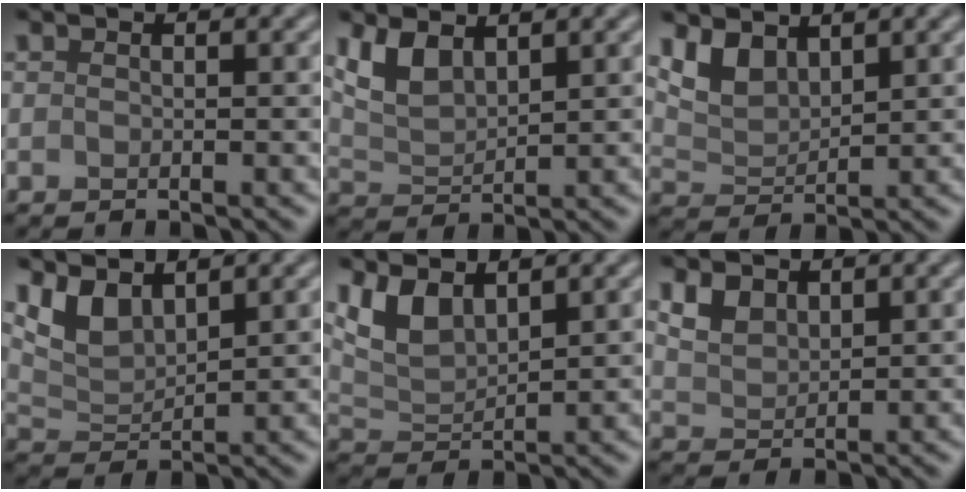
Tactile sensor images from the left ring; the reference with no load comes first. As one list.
[{"total": 3.5, "force": [2.1, 1.7, 2.3], "torque": [-0.052, -0.002, 0.045]}, {"total": 3.4, "force": [2.3, 1.7, 1.8], "torque": [-0.044, -0.006, 0.050]}, {"total": 3.6, "force": [2.5, 1.5, 2.1], "torque": [-0.047, -0.009, 0.053]}, {"total": 4.0, "force": [2.5, 1.7, 2.5], "torque": [-0.055, -0.005, 0.052]}, {"total": 2.6, "force": [1.7, 1.6, 1.2], "torque": [-0.031, -0.002, 0.038]}]